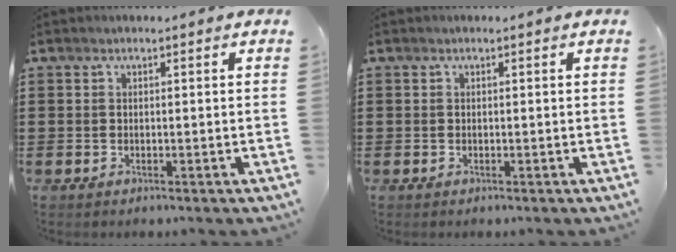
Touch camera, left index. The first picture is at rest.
{"total": 0.0}